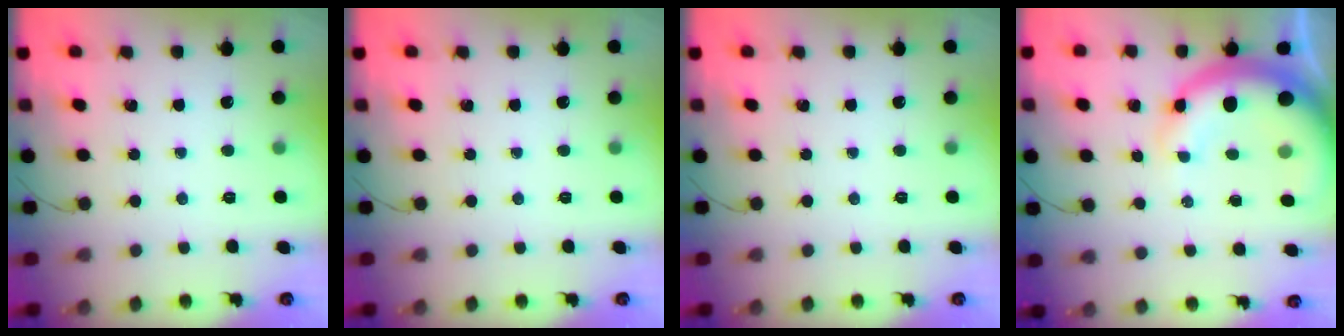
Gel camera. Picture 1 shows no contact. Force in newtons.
{"total": 0.0}
{"total": 0.0}
{"total": 12.3, "press": 12.1, "slide": 2.6}